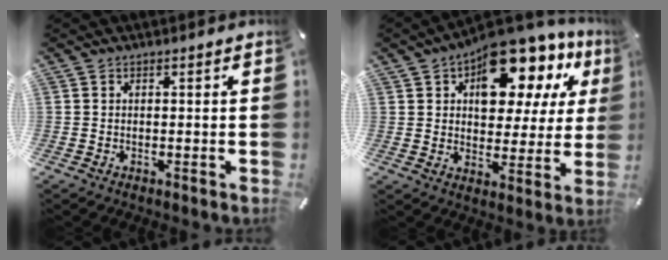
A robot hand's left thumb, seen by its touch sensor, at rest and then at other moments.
{"total": 16.3, "force": [10.1, 9.0, 9.1], "torque": [-0.127, -0.066, 0.178]}